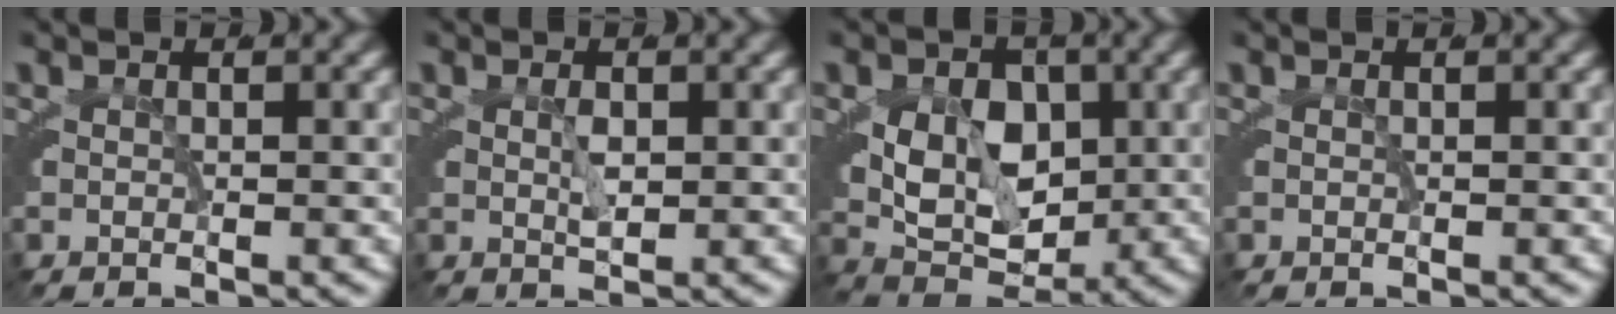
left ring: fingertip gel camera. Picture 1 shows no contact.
{"total": 1.2, "force": [0.0, 0.3, 1.1], "torque": [-0.017, -0.005, 0.005]}
{"total": 8.8, "force": [0.4, 6.7, 5.8], "torque": [-0.093, -0.027, 0.013]}
{"total": 0.0}